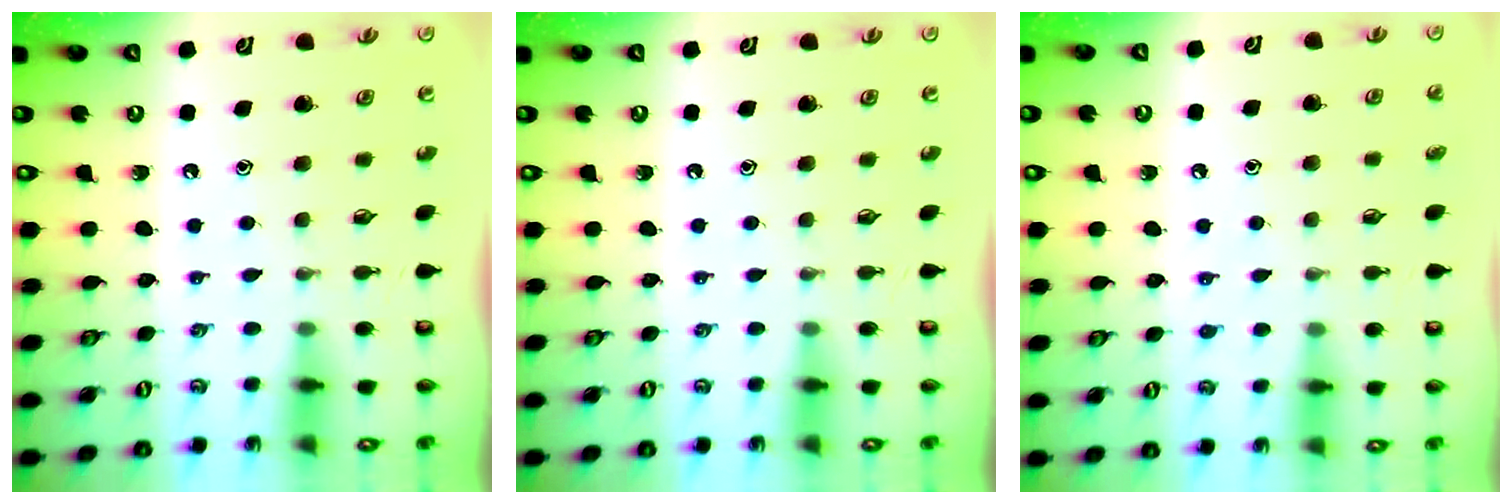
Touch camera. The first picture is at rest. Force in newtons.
{"total": 0.0}
{"total": 3.1, "press": 3.1, "slide": 0.4}